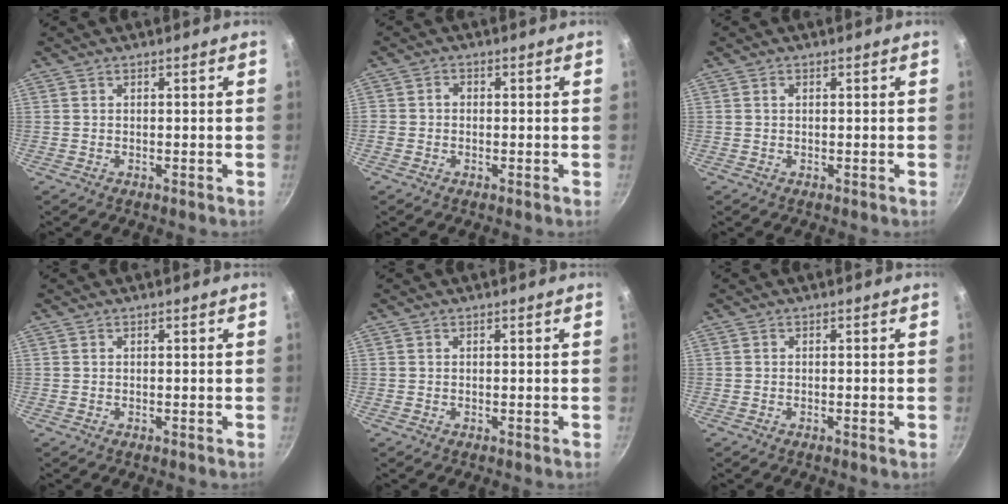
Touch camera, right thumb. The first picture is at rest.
{"total": 1.6, "force": [-0.3, 1.5, 0.7], "torque": [-0.009, 0.007, -0.009]}
{"total": 0.7, "force": [0.2, 0.5, 0.4], "torque": [-0.007, 0.003, 0.005]}
{"total": 0.0}
{"total": 0.0}
{"total": 0.7, "force": [-0.3, 0.0, 0.7], "torque": [-0.014, 0.001, -0.006]}